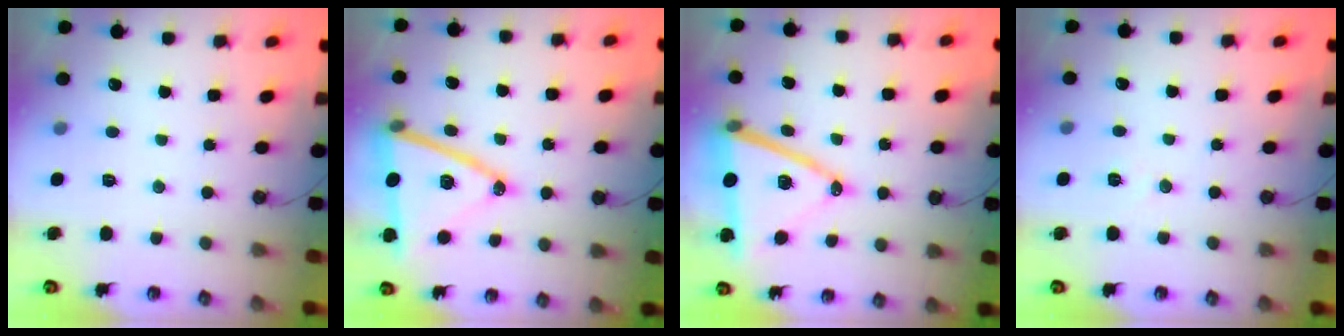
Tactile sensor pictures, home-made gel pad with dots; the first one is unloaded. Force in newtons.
{"total": 17.0, "press": 16.5, "slide": 3.9}
{"total": 15.2, "press": 14.7, "slide": 3.9}
{"total": 5.5, "press": 3.2, "slide": 4.4}